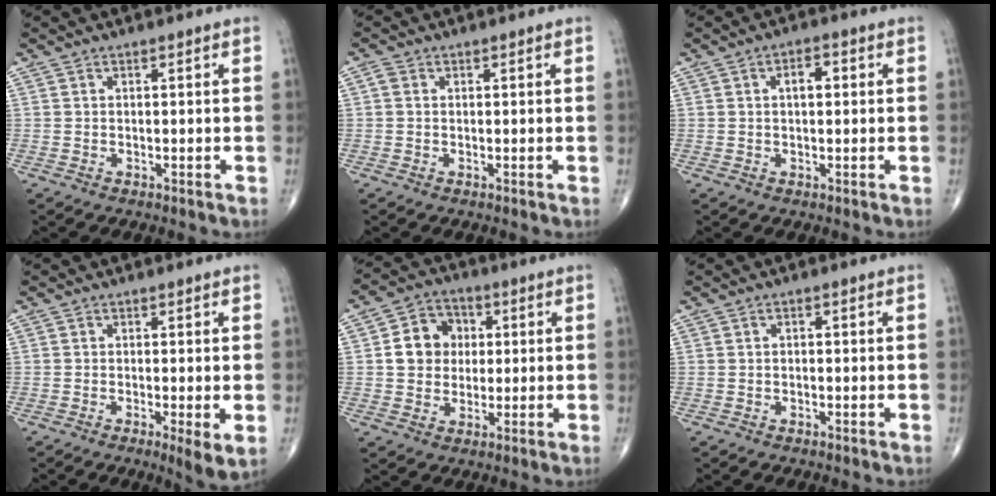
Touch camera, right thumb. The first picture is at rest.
{"total": 1.1, "force": [0.2, 1.0, 0.6], "torque": [-0.011, 0.004, 0.001]}
{"total": 3.2, "force": [0.6, 1.7, 2.7], "torque": [-0.040, 0.009, 0.006]}
{"total": 4.1, "force": [-0.8, 0.7, 3.9], "torque": [-0.070, -0.015, -0.019]}
{"total": 9.1, "force": [1.1, 7.8, 4.6], "torque": [-0.041, 0.008, 0.012]}
{"total": 0.5, "force": [-0.1, 0.4, 0.4], "torque": [-0.006, 0.002, -0.002]}